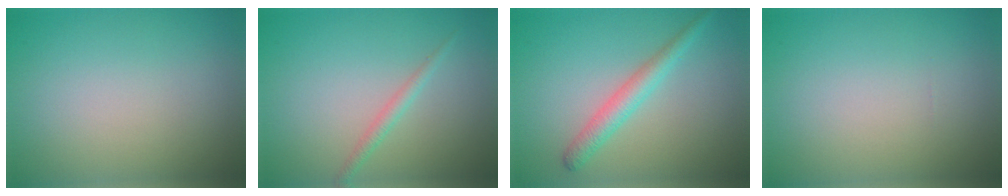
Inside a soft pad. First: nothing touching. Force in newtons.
{"total": 1.3, "press": 1.3, "slide": 0.1}
{"total": 2.7, "press": 2.7, "slide": 0.1}
{"total": 0.0}